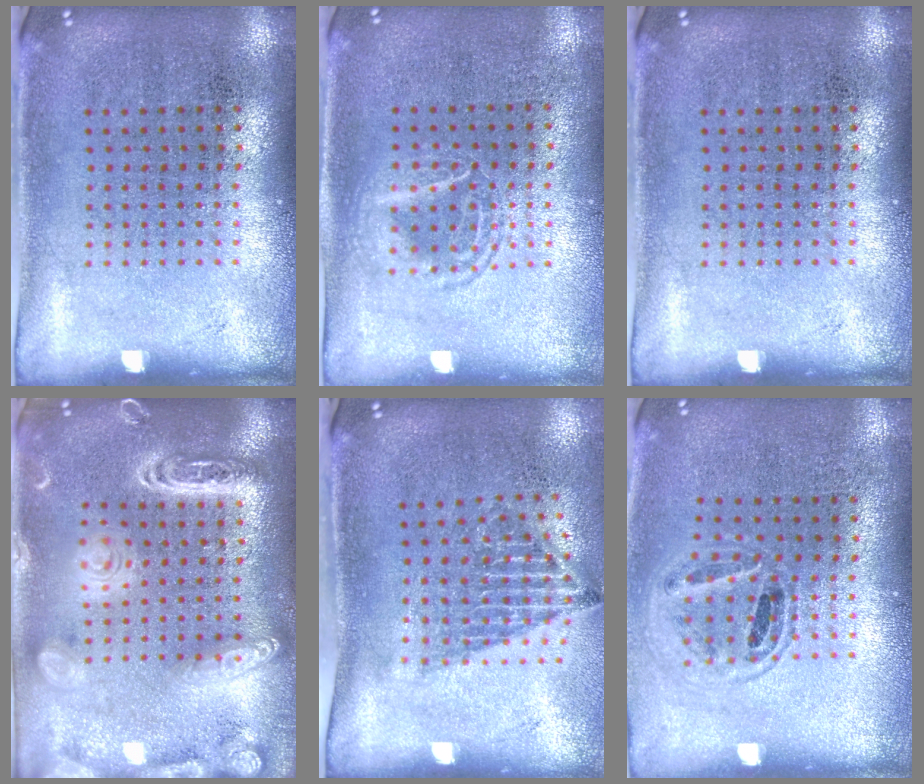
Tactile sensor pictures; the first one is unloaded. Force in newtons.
{"total": 1.2, "press": 1.1, "slide": 0.2}
{"total": 0.0}
{"total": 3.8, "press": 3.7, "slide": 0.3}
{"total": 1.6, "press": 1.2, "slide": 1.0}
{"total": 0.9, "press": 0.9, "slide": 0.1}